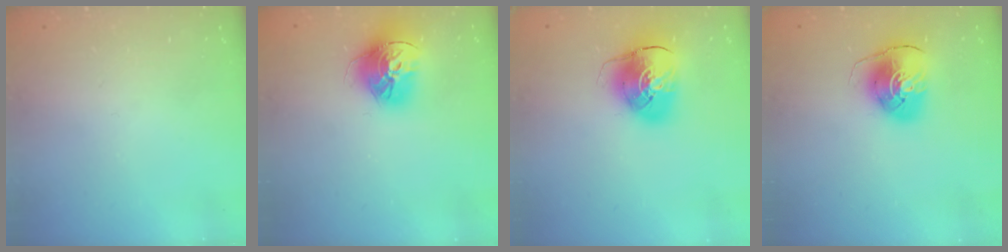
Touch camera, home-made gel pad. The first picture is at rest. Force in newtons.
{"total": 15.9, "press": 15.9, "slide": 1.5}
{"total": 11.2, "press": 11.0, "slide": 1.9}
{"total": 9.3, "press": 9.2, "slide": 1.1}